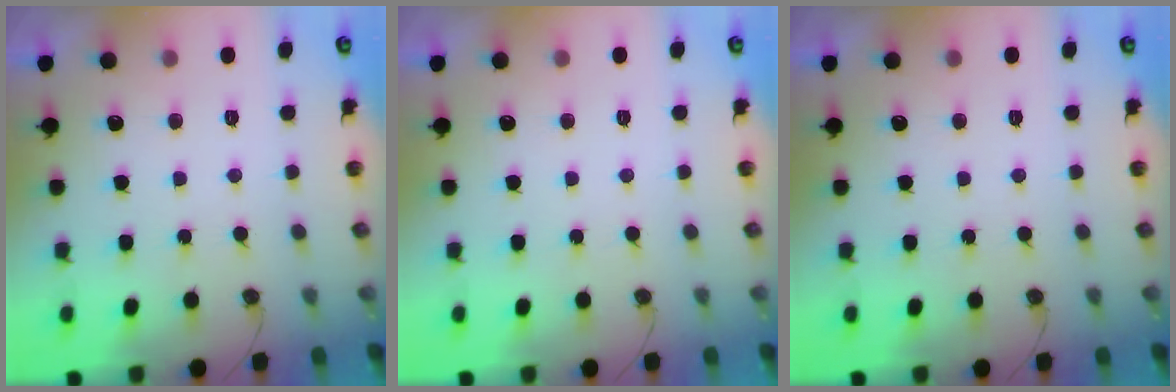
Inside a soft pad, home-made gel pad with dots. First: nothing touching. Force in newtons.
{"total": 0.0}
{"total": 0.0}